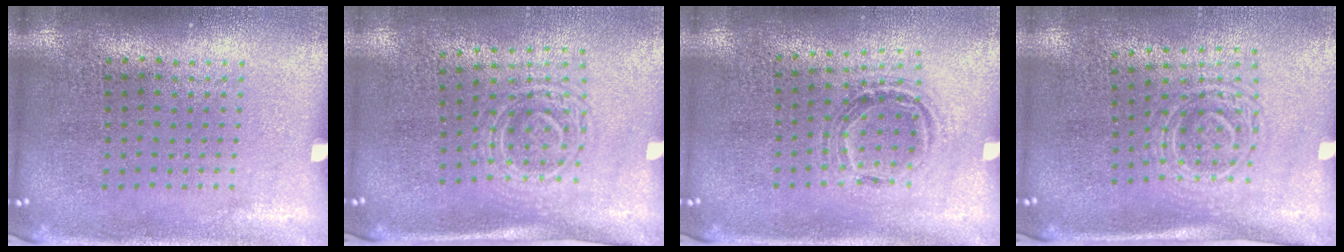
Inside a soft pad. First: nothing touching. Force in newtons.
{"total": 1.6, "press": 1.3, "slide": 1.0}
{"total": 1.0, "press": 1.0, "slide": 0.2}
{"total": 1.6, "press": 1.3, "slide": 1.0}